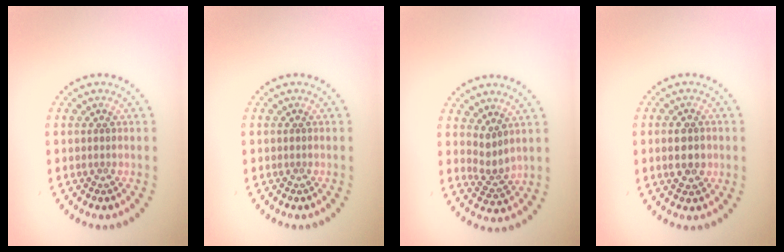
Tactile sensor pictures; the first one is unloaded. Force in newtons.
{"total": 0.0}
{"total": 1.8, "press": 1.3, "slide": 1.2}
{"total": 2.8, "press": 2.8, "slide": 0.1}